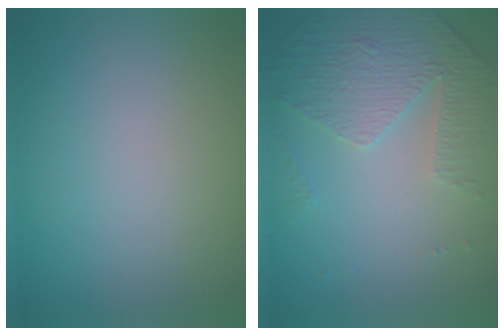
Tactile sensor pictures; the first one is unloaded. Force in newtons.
{"total": 4.8, "press": 3.3, "slide": 3.6}